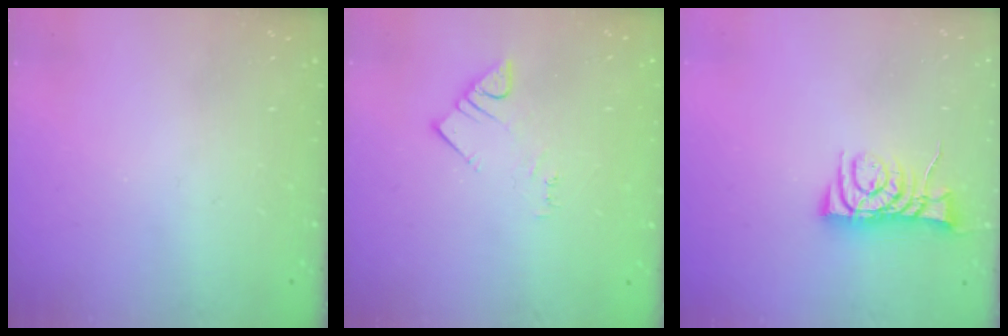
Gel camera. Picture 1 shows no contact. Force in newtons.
{"total": 3.0, "press": 3.0, "slide": 0.3}
{"total": 7.7, "press": 7.7, "slide": 0.1}